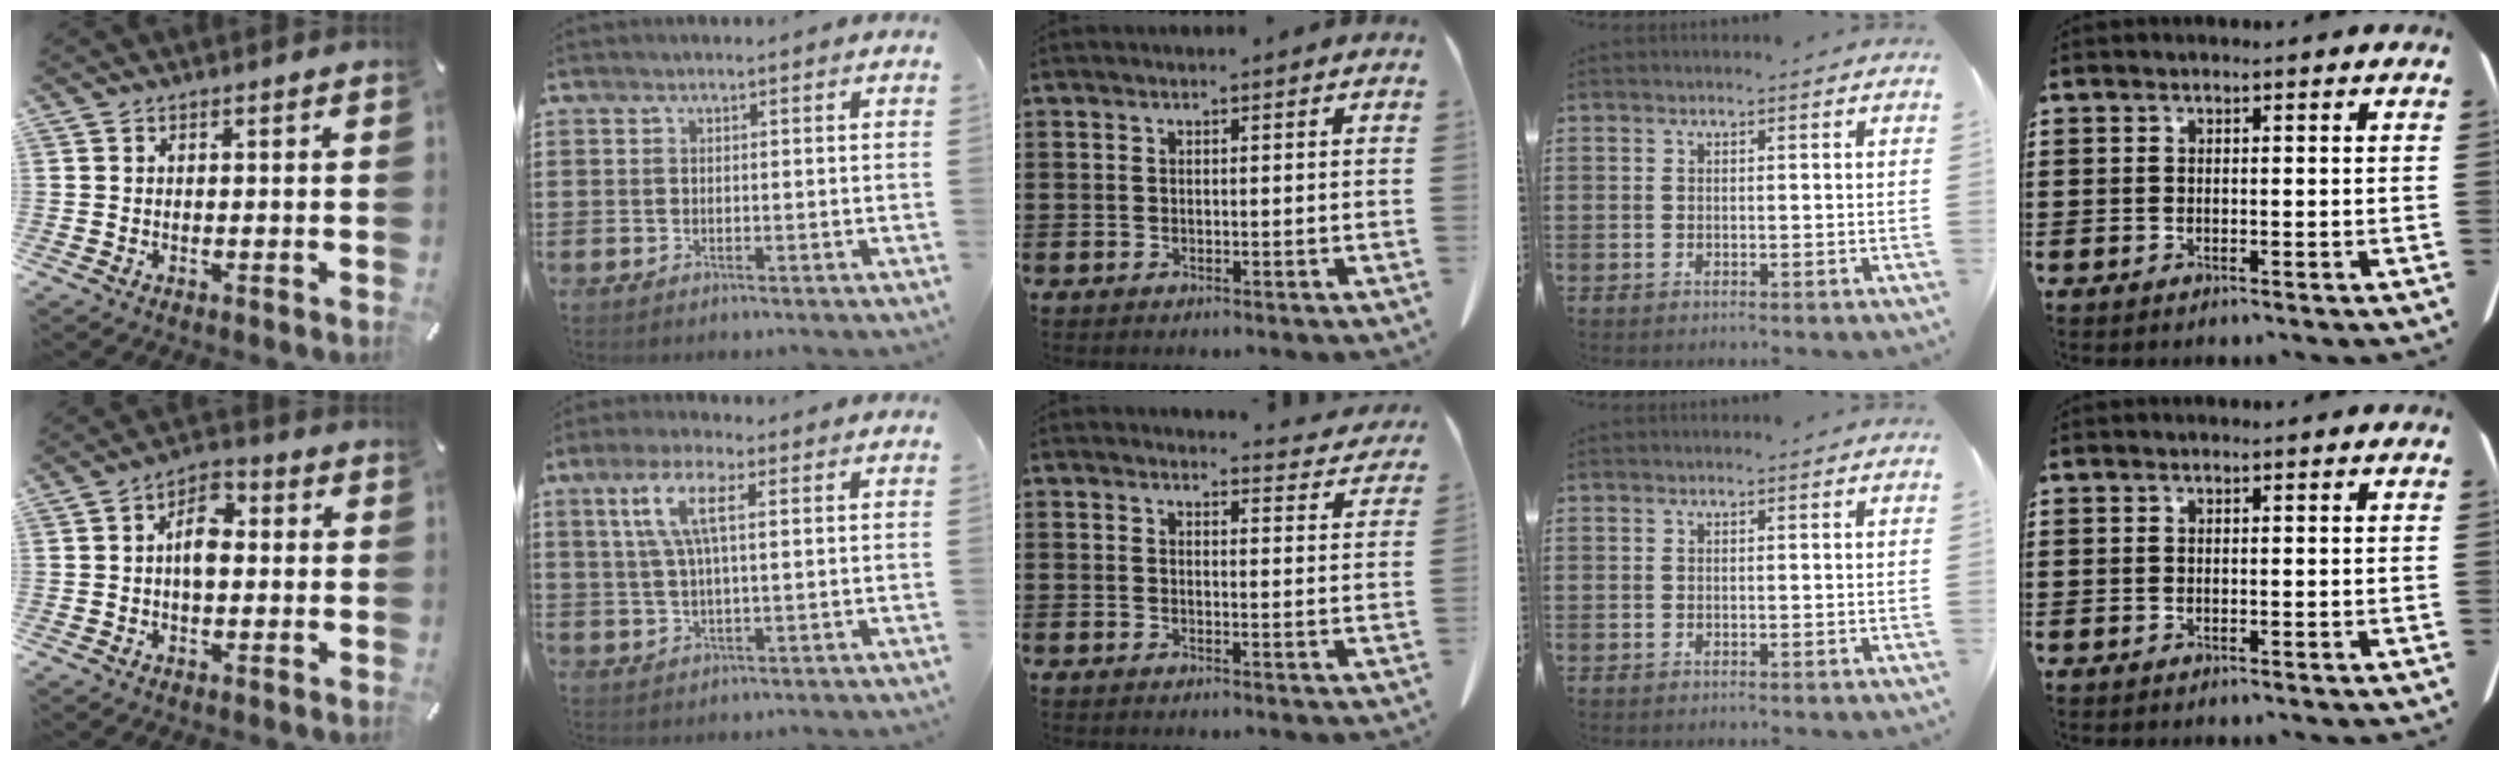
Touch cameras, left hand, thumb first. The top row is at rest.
{"thumb": {"total": 6.8, "force": [0.1, 4.3, 5.3], "torque": [-0.076, 0.008, -0.003]}, "index": {"total": 7.4, "force": [2.5, 2.0, 6.7], "torque": [-0.153, 0.002, 0.037]}, "middle": {"total": 3.5, "force": [3.5, 0.0, 0.5], "torque": [-0.010, -0.017, 0.062]}}